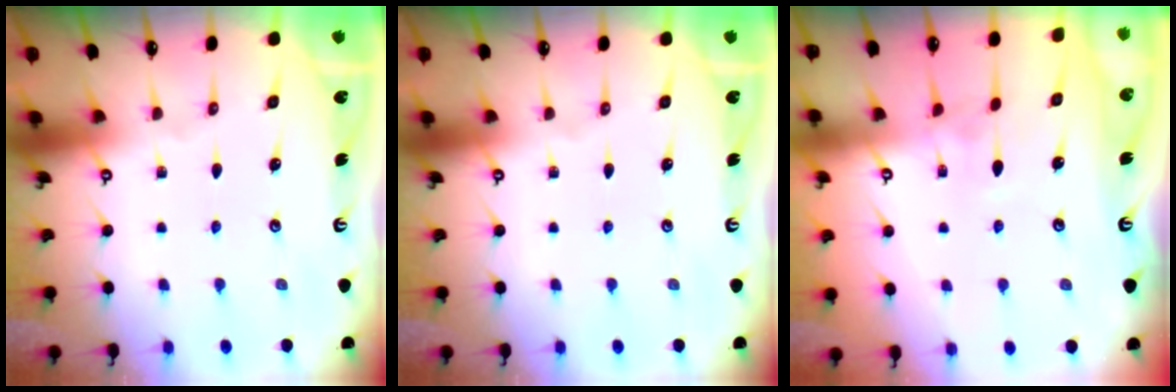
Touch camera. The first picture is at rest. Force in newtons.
{"total": 0.0}
{"total": 3.3, "press": 3.3, "slide": 0.3}